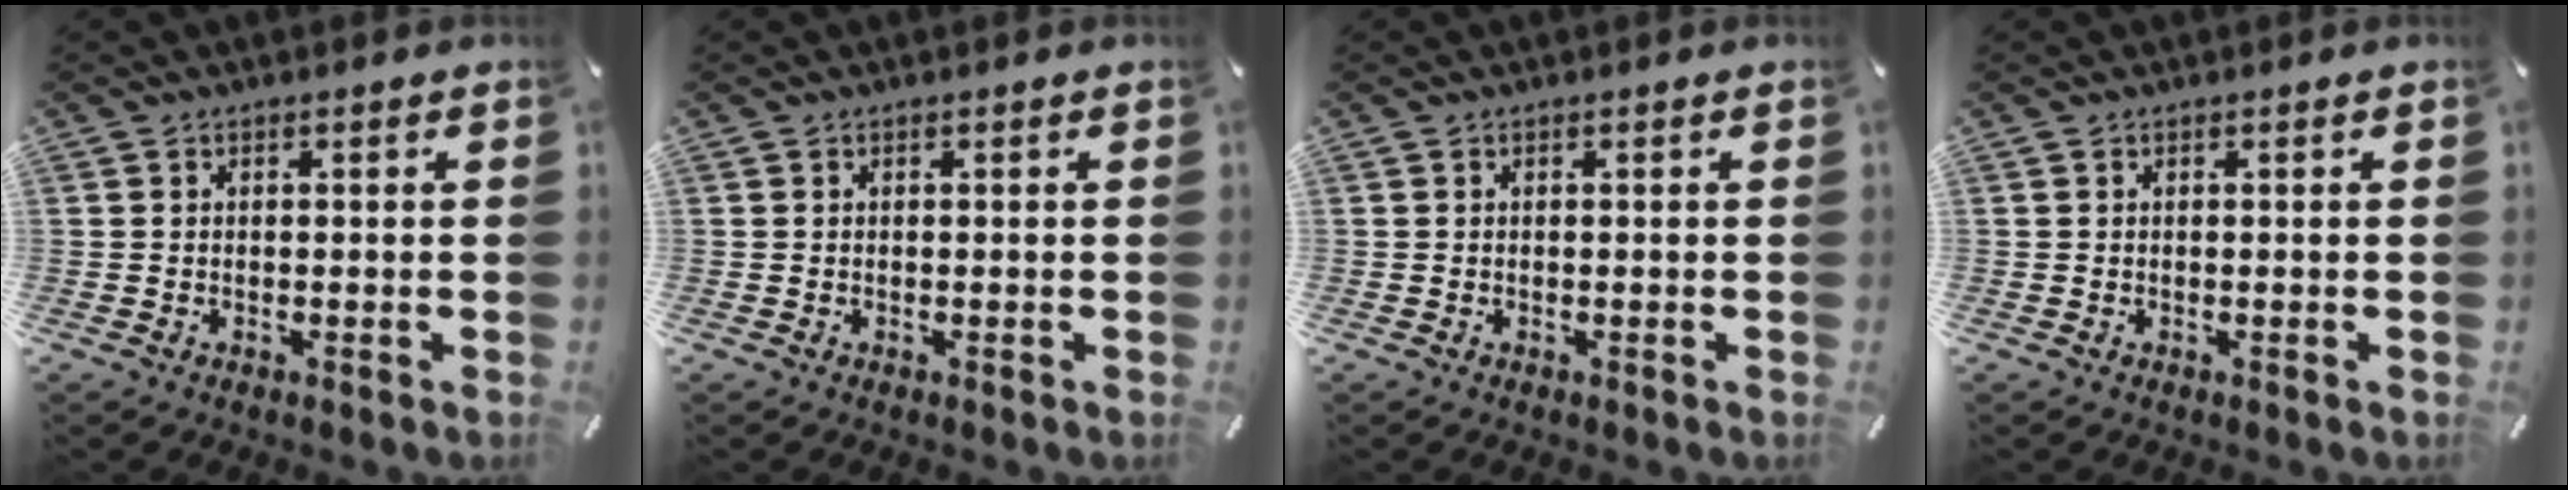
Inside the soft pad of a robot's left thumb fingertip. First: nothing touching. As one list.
[{"total": 0.0}, {"total": 0.0}, {"total": 0.0}]